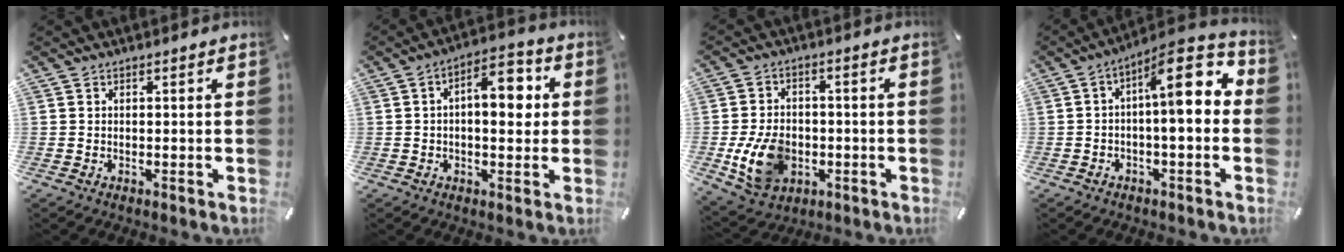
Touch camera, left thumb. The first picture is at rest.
{"total": 9.8, "force": [1.2, 5.2, 8.2], "torque": [-0.105, 0.000, 0.015]}
{"total": 11.2, "force": [-2.5, 8.5, 6.8], "torque": [-0.140, 0.008, -0.042]}
{"total": 11.8, "force": [2.1, 3.9, 10.9], "torque": [-0.150, -0.030, 0.031]}